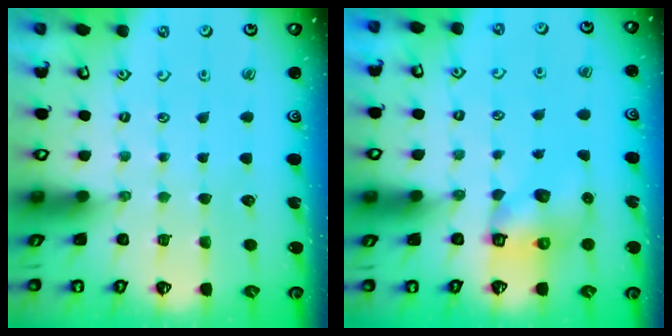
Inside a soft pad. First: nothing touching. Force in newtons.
{"total": 7.4, "press": 7.4, "slide": 0.6}